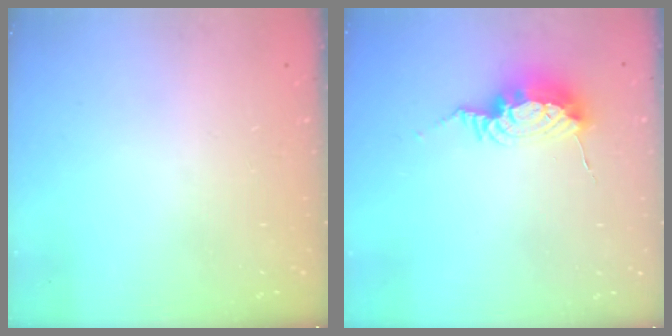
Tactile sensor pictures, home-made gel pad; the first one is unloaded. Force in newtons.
{"total": 8.6, "press": 8.6, "slide": 0.9}